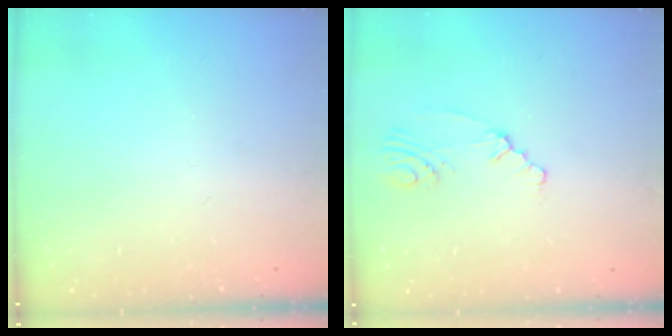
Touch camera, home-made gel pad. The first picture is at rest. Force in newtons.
{"total": 2.3, "press": 2.0, "slide": 1.2}